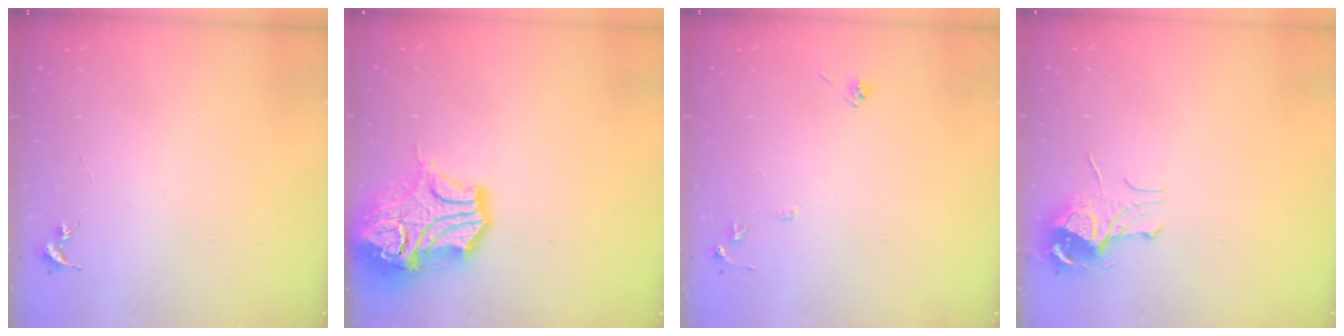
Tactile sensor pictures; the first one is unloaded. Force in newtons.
{"total": 16.8, "press": 16.6, "slide": 2.5}
{"total": 7.1, "press": 7.0, "slide": 0.8}
{"total": 8.6, "press": 8.6, "slide": 0.8}